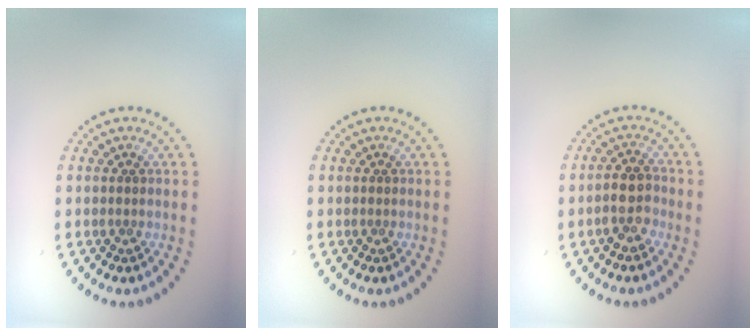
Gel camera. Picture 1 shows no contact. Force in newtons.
{"total": 0.0}
{"total": 2.7, "press": 2.5, "slide": 1.0}